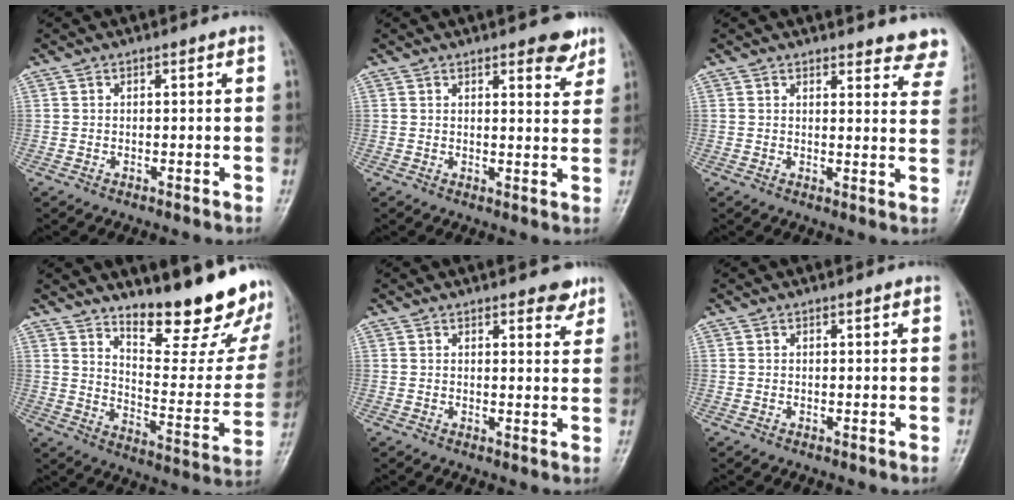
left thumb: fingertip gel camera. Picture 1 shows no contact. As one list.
[{"total": 4.7, "force": [3.3, 1.6, 3.0], "torque": [-0.020, -0.019, 0.039]}, {"total": 10.5, "force": [10.0, 2.7, 1.9], "torque": [0.031, -0.058, 0.083]}, {"total": 21.4, "force": [16.3, 5.7, 12.6], "torque": [-0.138, -0.129, 0.233]}, {"total": 4.4, "force": [3.1, 1.4, 2.7], "torque": [-0.020, -0.019, 0.038]}, {"total": 0.0}]